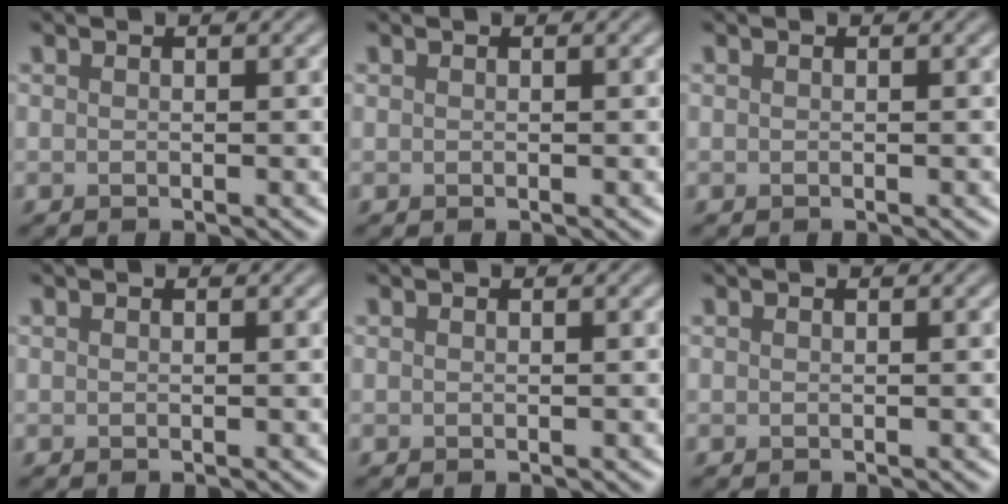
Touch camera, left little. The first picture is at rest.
{"total": 0.0}
{"total": 0.0}
{"total": 0.0}
{"total": 0.0}
{"total": 0.0}